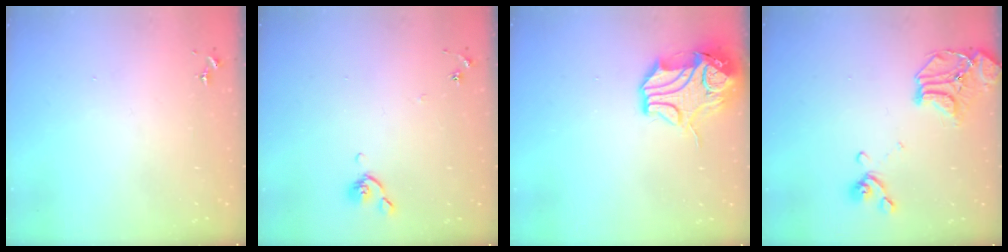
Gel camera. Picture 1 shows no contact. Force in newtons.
{"total": 5.0, "press": 4.9, "slide": 0.8}
{"total": 13.9, "press": 13.7, "slide": 2.0}
{"total": 16.9, "press": 16.8, "slide": 2.2}